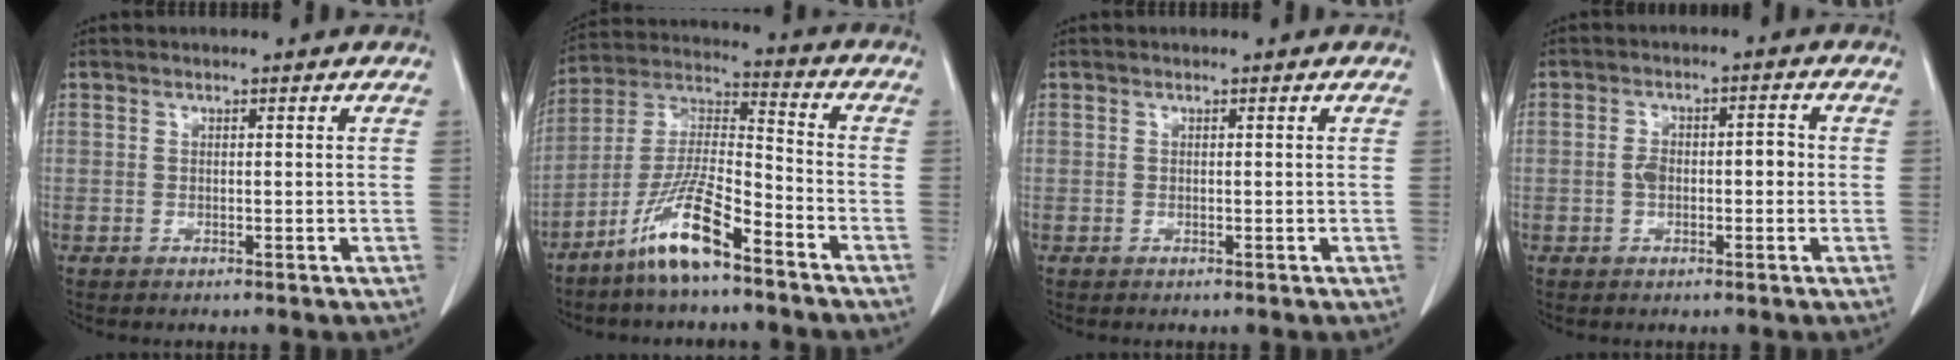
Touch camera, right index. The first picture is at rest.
{"total": 12.3, "force": [-8.1, 1.7, 9.1], "torque": [-0.189, -0.010, -0.159]}
{"total": 0.0}
{"total": 3.5, "force": [-0.2, 2.2, 2.7], "torque": [-0.045, 0.020, 0.000]}